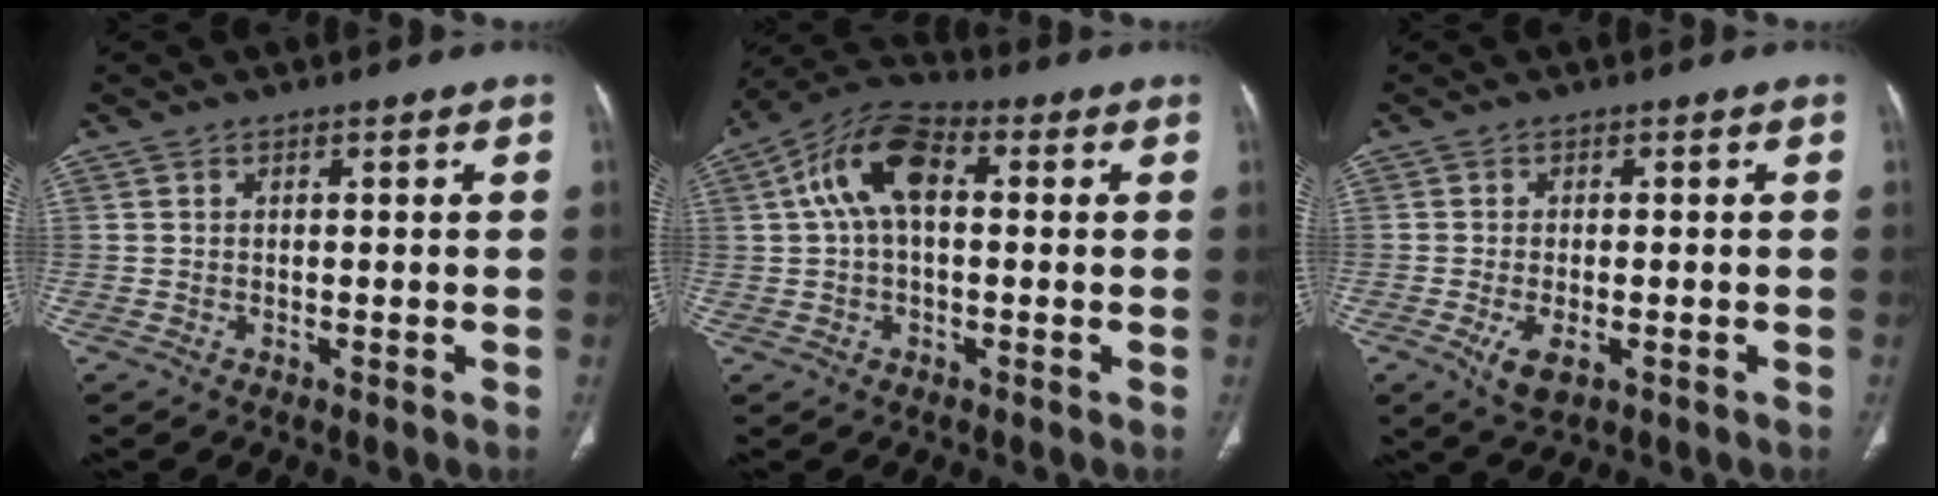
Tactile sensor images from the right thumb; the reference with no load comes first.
{"total": 11.3, "force": [1.9, 6.2, 9.2], "torque": [-0.176, 0.035, 0.025]}
{"total": 4.5, "force": [-1.8, 2.1, 3.6], "torque": [-0.069, -0.006, -0.025]}